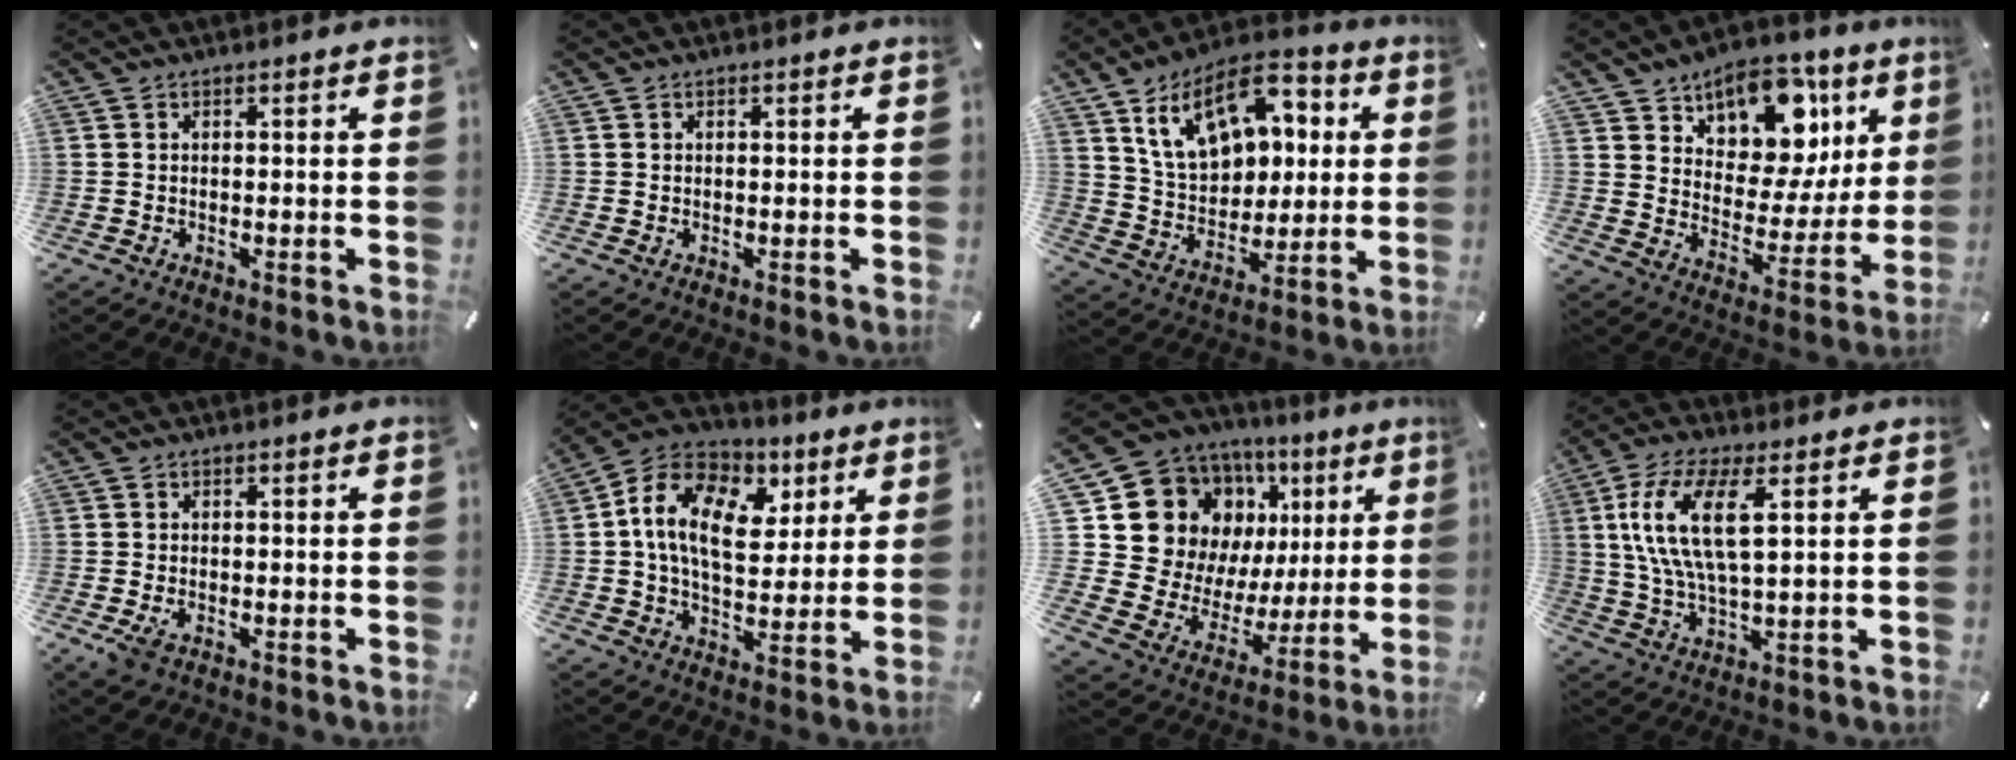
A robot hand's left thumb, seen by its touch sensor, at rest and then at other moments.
{"total": 0.0}
{"total": 17.8, "force": [8.0, 12.1, 10.4], "torque": [-0.188, -0.021, 0.148]}
{"total": 15.0, "force": [9.4, 9.6, 6.7], "torque": [-0.083, -0.076, 0.160]}
{"total": 2.4, "force": [-0.9, 1.6, 1.6], "torque": [-0.034, 0.001, -0.016]}
{"total": 16.0, "force": [4.5, 11.2, 10.4], "torque": [-0.201, -0.009, 0.081]}
{"total": 17.3, "force": [8.1, 13.4, 7.3], "torque": [-0.135, -0.065, 0.166]}
{"total": 13.7, "force": [4.5, 5.3, 11.8], "torque": [-0.264, -0.003, 0.076]}